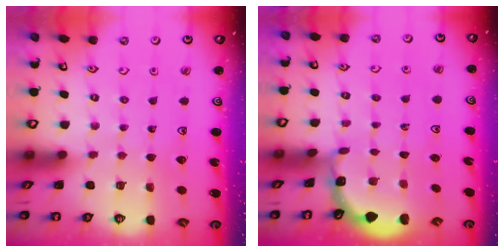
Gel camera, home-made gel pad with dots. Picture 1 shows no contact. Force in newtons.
{"total": 1.7, "press": 1.7, "slide": 0.2}